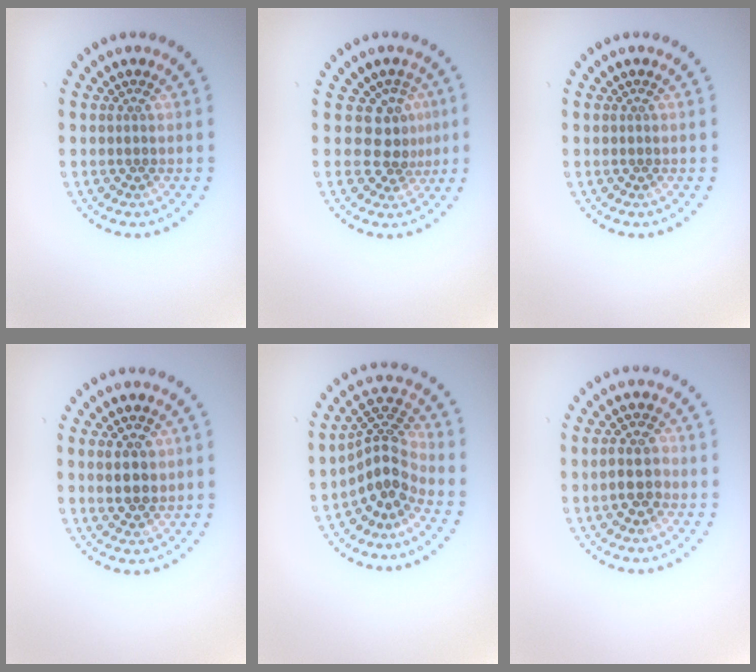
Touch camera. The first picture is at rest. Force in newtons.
{"total": 2.9, "press": 2.2, "slide": 1.9}
{"total": 0.0}
{"total": 2.9, "press": 2.8, "slide": 0.6}
{"total": 4.1, "press": 2.9, "slide": 2.9}
{"total": 3.0, "press": 2.8, "slide": 0.8}